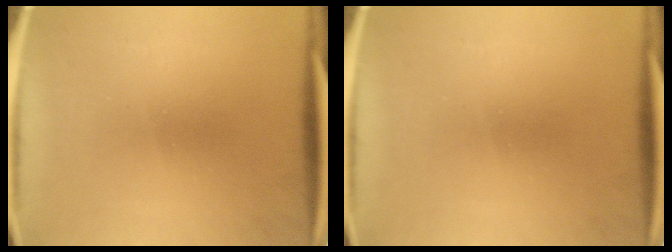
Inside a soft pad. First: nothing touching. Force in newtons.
{"total": 0.0}